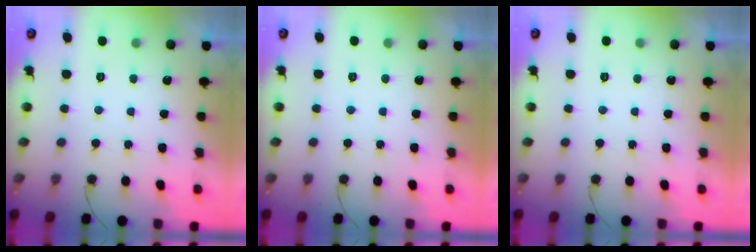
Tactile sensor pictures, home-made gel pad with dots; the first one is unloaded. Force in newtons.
{"total": 1.7, "press": 1.7, "slide": 0.1}
{"total": 1.8, "press": 1.8, "slide": 0.1}